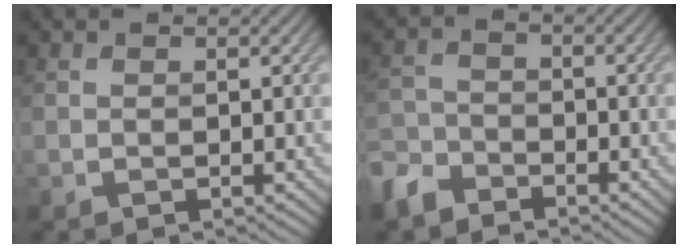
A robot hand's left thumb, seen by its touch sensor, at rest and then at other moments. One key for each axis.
{"total": 4.5, "fx": -3.7, "fy": 2.3, "fz": 1.2, "tx": -0.033, "ty": -0.003, "tz": -0.089}